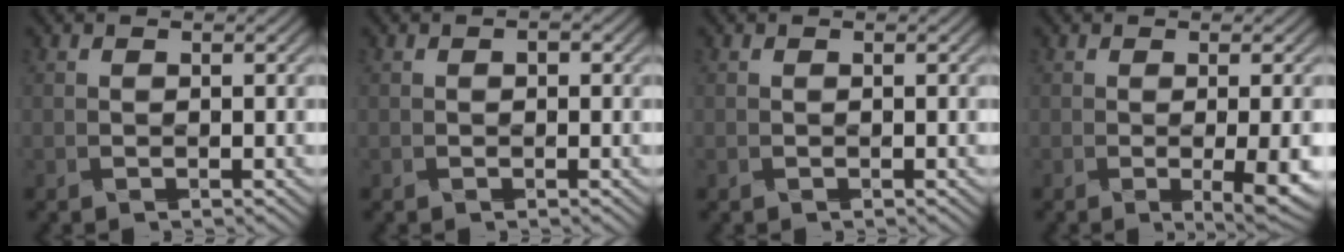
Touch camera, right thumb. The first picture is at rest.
{"total": 0.6, "force": [0.1, 0.5, 0.4], "torque": [-0.004, -0.002, -0.001]}
{"total": 0.0}
{"total": 4.6, "force": [-0.9, 0.9, 4.4], "torque": [-0.073, -0.008, -0.008]}